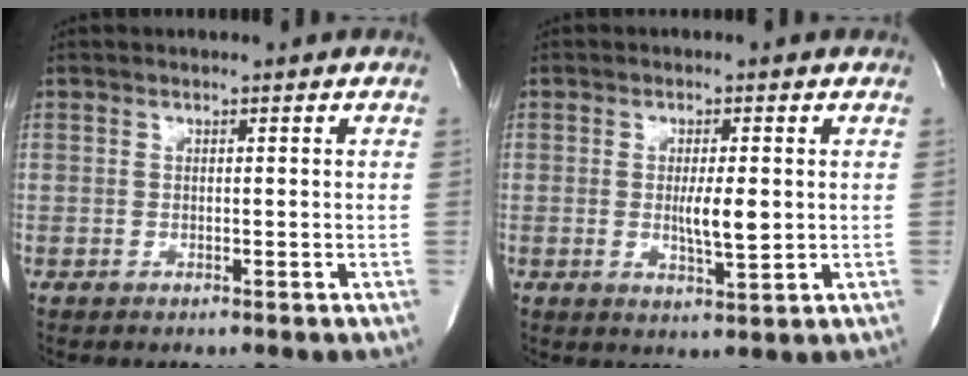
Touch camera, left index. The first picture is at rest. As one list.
[{"total": 4.3, "force": [-0.2, 0.8, 4.3], "torque": [-0.076, -0.010, -0.003]}]